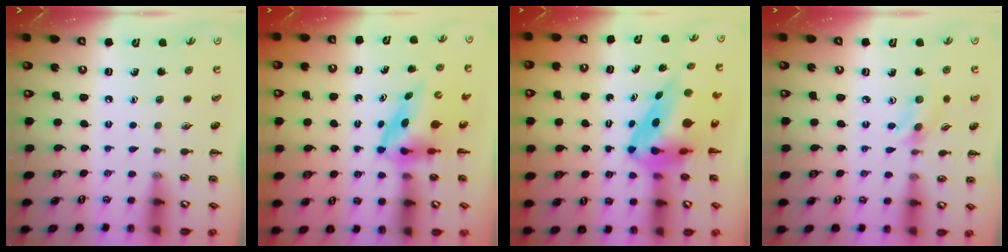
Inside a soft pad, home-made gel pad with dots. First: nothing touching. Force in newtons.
{"total": 3.7, "press": 3.7, "slide": 0.6}
{"total": 7.5, "press": 7.1, "slide": 2.4}
{"total": 2.7, "press": 2.6, "slide": 0.6}